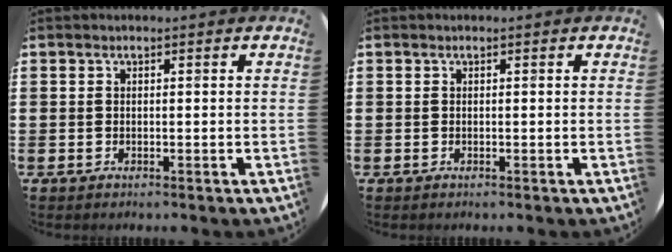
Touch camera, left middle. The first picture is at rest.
{"total": 0.0}